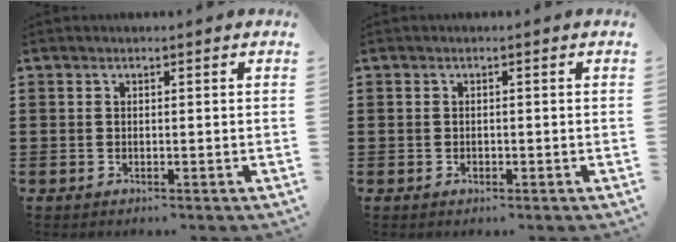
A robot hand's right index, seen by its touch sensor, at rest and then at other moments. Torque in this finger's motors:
{"motor_torque": [2.14, 0.00, 0.00, 0.00]}